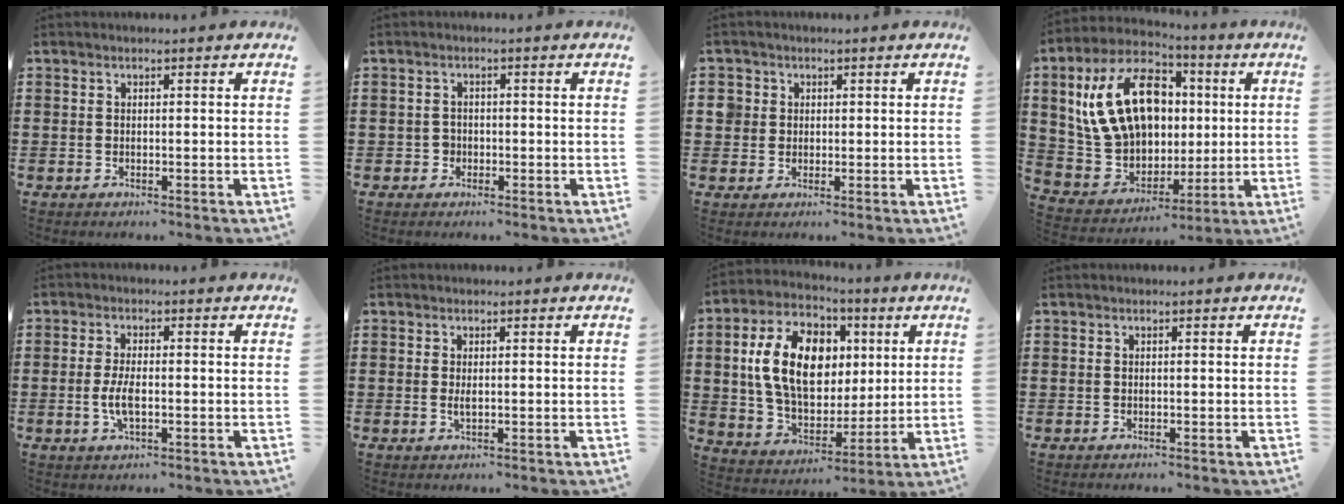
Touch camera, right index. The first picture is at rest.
{"total": 1.5, "force": [-0.7, 1.3, 0.2], "torque": [-0.008, 0.002, -0.016]}
{"total": 2.9, "force": [0.7, 2.8, 0.5], "torque": [-0.022, 0.012, 0.010]}
{"total": 17.3, "force": [3.5, 11.9, 12.0], "torque": [-0.271, 0.013, 0.067]}
{"total": 4.2, "force": [-0.7, 1.4, 3.9], "torque": [-0.091, -0.009, -0.018]}
{"total": 1.1, "force": [0.1, 0.3, 1.1], "torque": [-0.022, -0.002, 0.002]}
{"total": 14.5, "force": [2.6, 9.7, 10.5], "torque": [-0.228, 0.017, 0.045]}
{"total": 0.0}